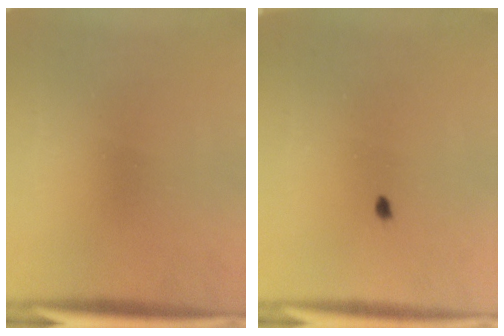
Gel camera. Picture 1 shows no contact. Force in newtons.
{"total": 1.4}